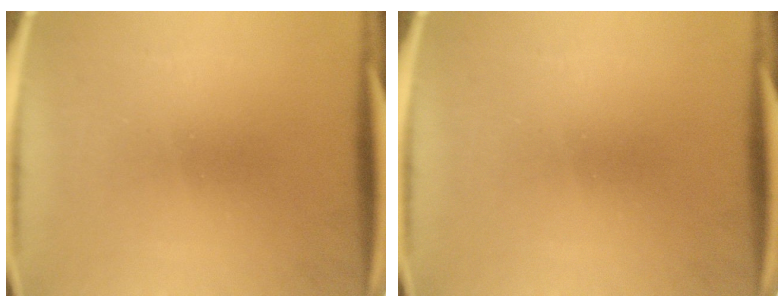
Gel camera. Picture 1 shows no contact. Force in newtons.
{"total": 0.0}